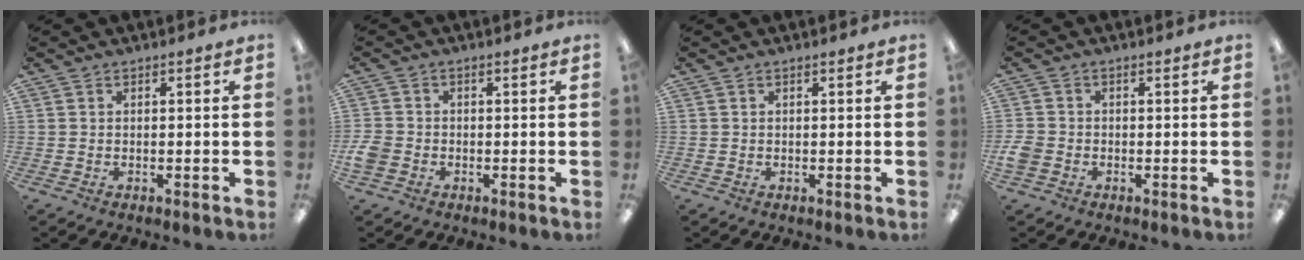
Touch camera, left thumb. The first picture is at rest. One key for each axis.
{"total": 3.7, "fx": -1.2, "fy": 3.0, "fz": 1.8, "tx": -0.041, "ty": 0.004, "tz": -0.023}
{"total": 0.0}
{"total": 3.4, "fx": -1.1, "fy": 2.8, "fz": 1.7, "tx": -0.031, "ty": 0.006, "tz": -0.020}